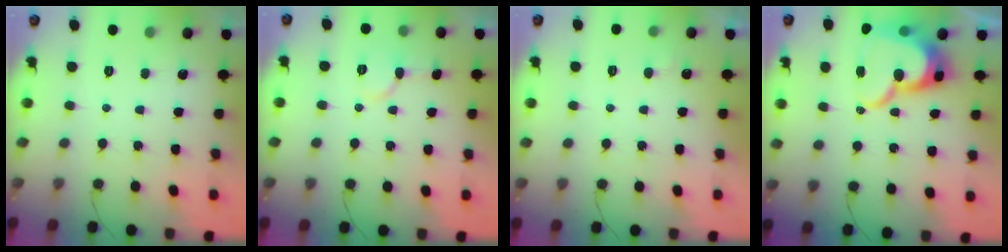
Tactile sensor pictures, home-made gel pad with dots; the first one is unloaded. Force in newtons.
{"total": 6.2, "press": 6.2, "slide": 0.6}
{"total": 3.9, "press": 3.9, "slide": 0.3}
{"total": 17.0, "press": 17.0, "slide": 1.5}